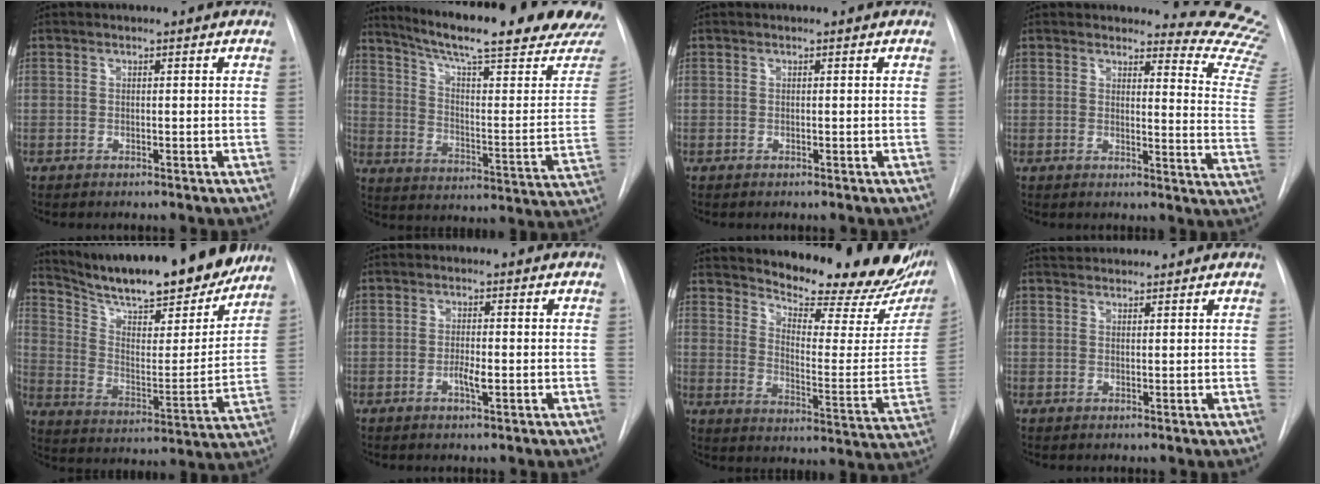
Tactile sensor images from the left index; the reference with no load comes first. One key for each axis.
{"total": 28.2, "fx": 24.2, "fy": 1.5, "fz": 14.3, "tx": -0.219, "ty": -0.083, "tz": 0.315}
{"total": 0.0}
{"total": 14.0, "fx": 14.0, "fy": 0.3, "fz": 0.3, "tx": 0.032, "ty": -0.166, "tz": 0.114}
{"total": 25.2, "fx": 21.9, "fy": 4.7, "fz": 11.5, "tx": -0.191, "ty": -0.029, "tz": 0.317}
{"total": 2.2, "fx": -0.7, "fy": 0.4, "fz": 2.1, "tx": -0.038, "ty": 0.000, "tz": -0.012}
{"total": 23.4, "fx": 20.7, "fy": 4.6, "fz": 9.8, "tx": -0.145, "ty": -0.087, "tz": 0.261}
{"total": 4.1, "fx": 3.9, "fy": 0.8, "fz": 0.6, "tx": -0.012, "ty": 0.037, "tz": 0.060}